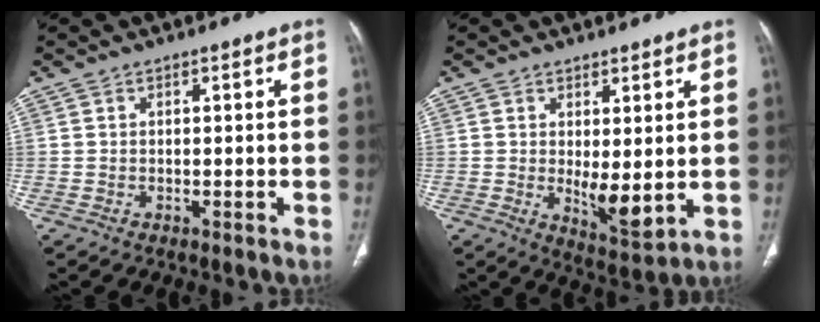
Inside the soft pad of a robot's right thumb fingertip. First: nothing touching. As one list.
[{"total": 6.4, "force": [0.3, 2.4, 5.9], "torque": [-0.087, -0.023, 0.017]}]